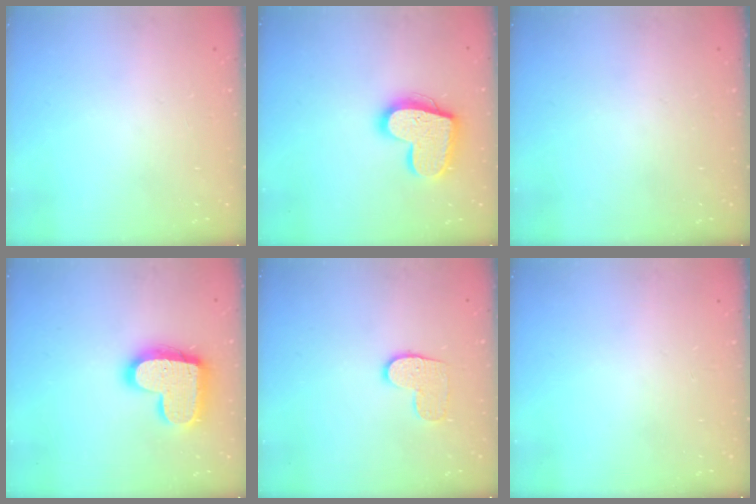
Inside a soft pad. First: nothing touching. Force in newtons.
{"total": 17.4, "press": 17.3, "slide": 1.4}
{"total": 0.0}
{"total": 19.3, "press": 19.3, "slide": 1.3}
{"total": 8.0, "press": 8.0, "slide": 0.4}
{"total": 0.0}